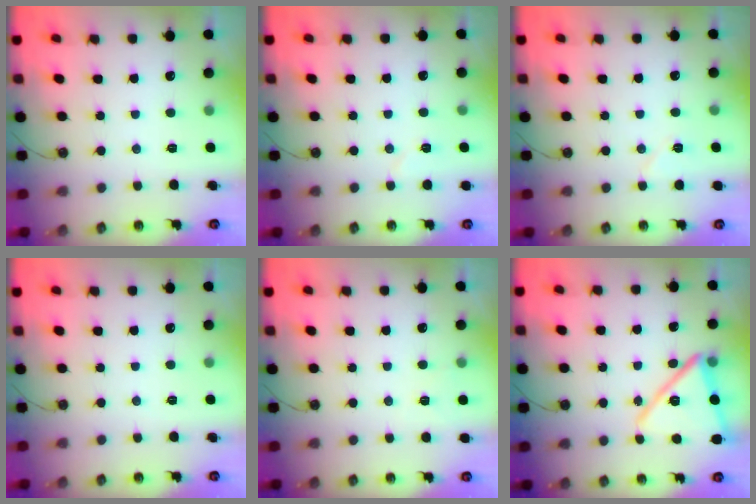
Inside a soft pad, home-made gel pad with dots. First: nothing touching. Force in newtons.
{"total": 4.6, "press": 4.4, "slide": 1.2}
{"total": 4.8, "press": 4.4, "slide": 2.1}
{"total": 0.0}
{"total": 3.4, "press": 2.1, "slide": 2.6}
{"total": 16.0, "press": 15.9, "slide": 1.2}